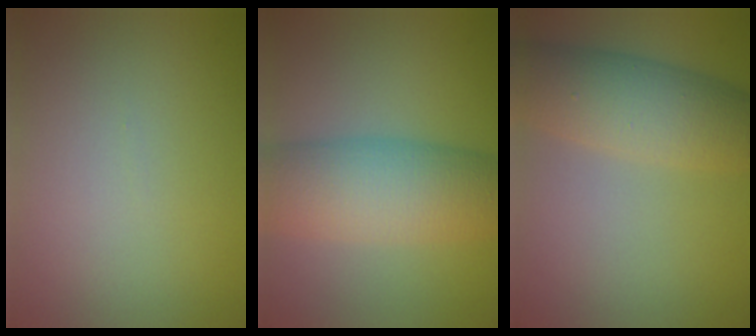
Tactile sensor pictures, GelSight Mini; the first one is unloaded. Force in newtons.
{"total": 8.5, "press": 8.5, "slide": 0.1}
{"total": 7.0, "press": 7.0, "slide": 0.2}